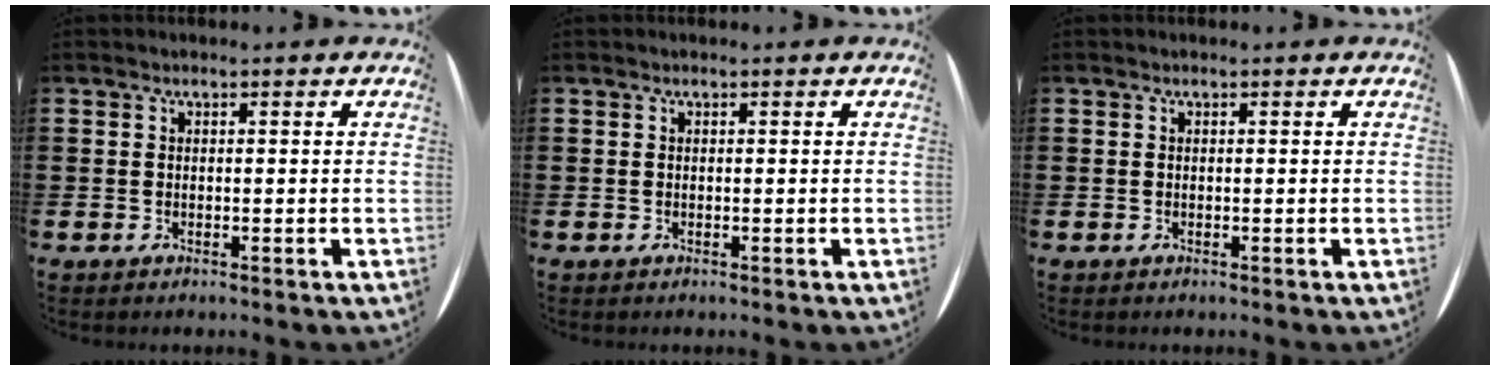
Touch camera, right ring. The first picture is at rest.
{"total": 0.0}
{"total": 0.0}